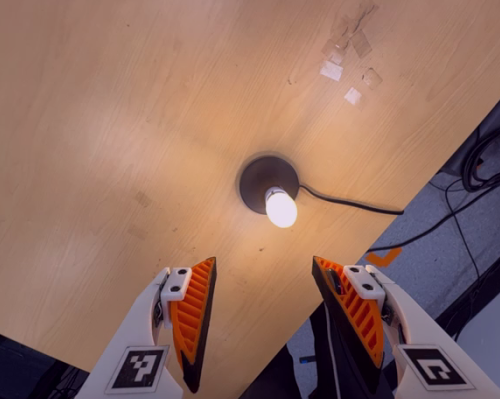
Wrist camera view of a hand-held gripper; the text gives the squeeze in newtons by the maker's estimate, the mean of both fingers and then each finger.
{"total": 0.0}